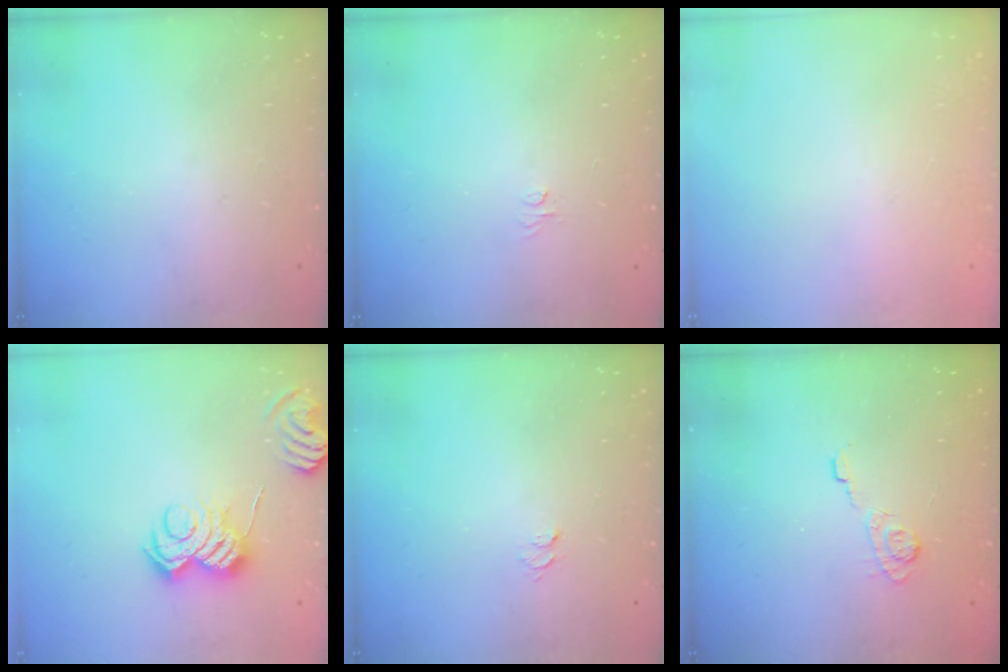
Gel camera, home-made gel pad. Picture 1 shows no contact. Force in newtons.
{"total": 3.1, "press": 3.0, "slide": 0.3}
{"total": 2.7, "press": 2.6, "slide": 0.8}
{"total": 9.7, "press": 9.6, "slide": 0.8}
{"total": 3.6, "press": 3.6, "slide": 0.4}
{"total": 4.2, "press": 3.8, "slide": 1.6}